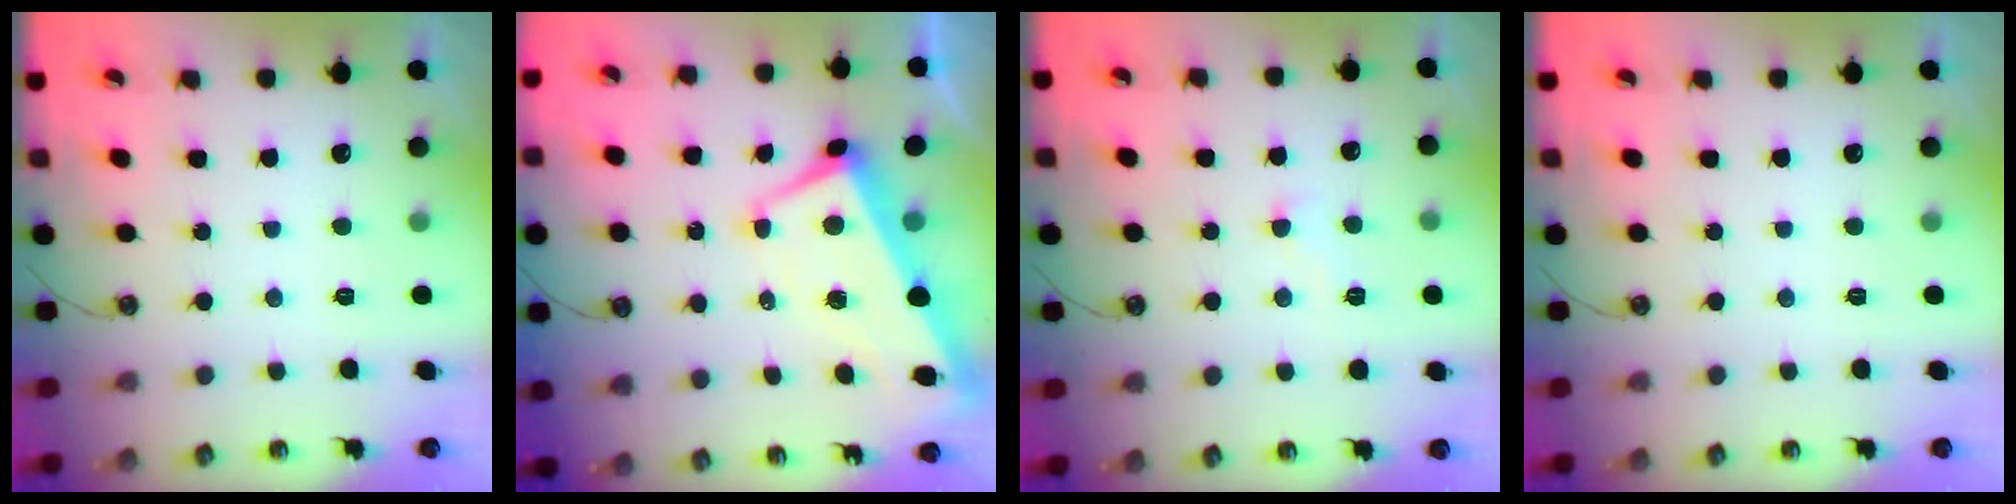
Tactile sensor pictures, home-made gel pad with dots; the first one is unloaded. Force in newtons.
{"total": 1.8, "press": 1.2, "slide": 1.3}
{"total": 2.9, "press": 2.8, "slide": 0.6}
{"total": 0.0}